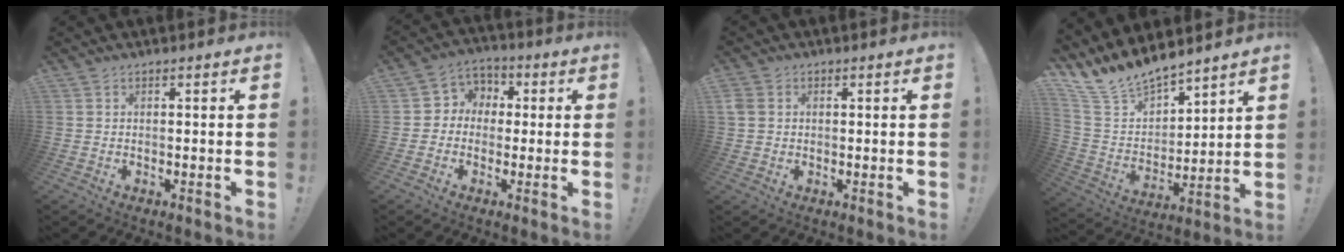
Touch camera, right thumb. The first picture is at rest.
{"total": 6.0, "force": [-1.1, 5.7, 1.5], "torque": [-0.015, 0.016, -0.016]}
{"total": 3.7, "force": [1.0, 3.1, 1.7], "torque": [-0.033, 0.007, 0.023]}
{"total": 13.4, "force": [12.5, 3.9, 3.0], "torque": [-0.087, -0.101, 0.234]}